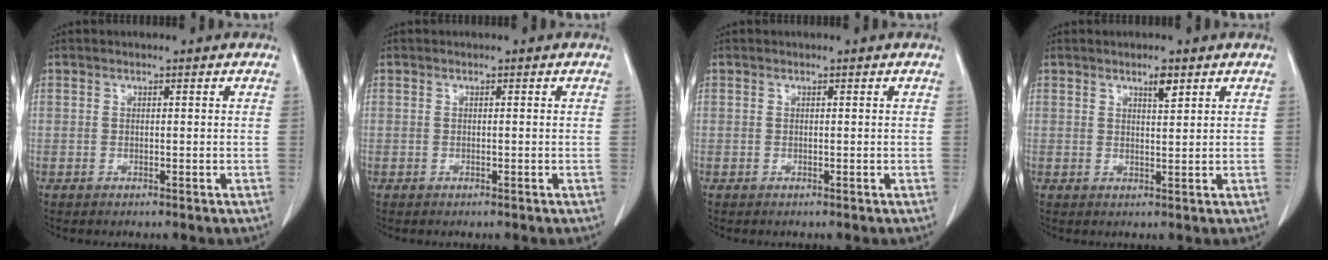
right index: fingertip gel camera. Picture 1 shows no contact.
{"total": 0.0}
{"total": 0.0}
{"total": 2.2, "force": [1.5, 0.4, 1.6], "torque": [-0.029, -0.001, 0.025]}